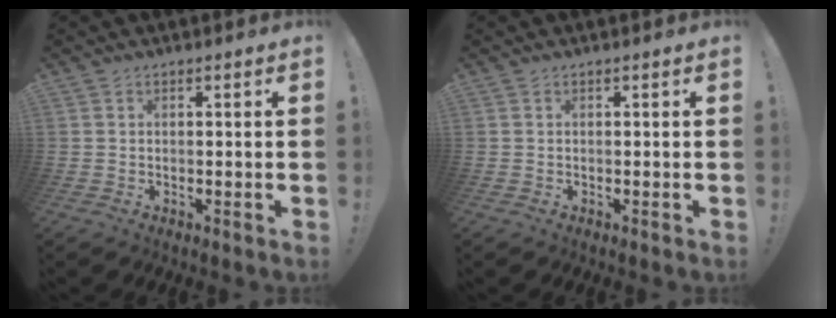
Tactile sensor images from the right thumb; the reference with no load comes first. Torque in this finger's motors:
{"motor_torque": [0.00, 0.00, 0.00, 0.00, 0.00]}